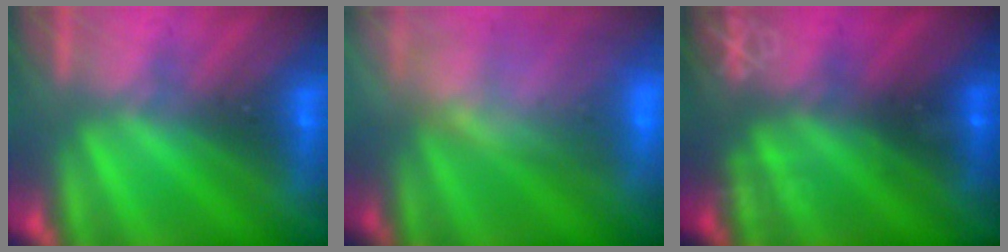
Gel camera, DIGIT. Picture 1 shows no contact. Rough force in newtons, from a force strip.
{"total": 5.9}
{"total": 3.0}